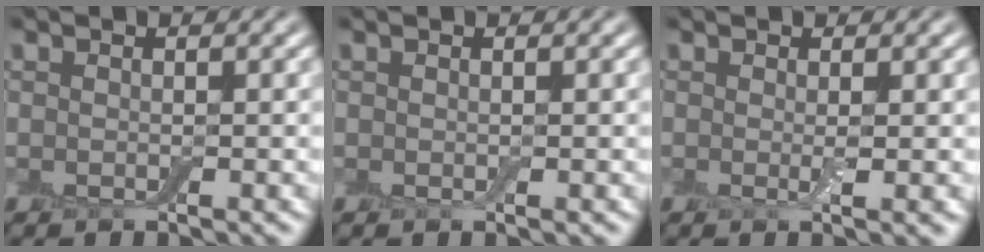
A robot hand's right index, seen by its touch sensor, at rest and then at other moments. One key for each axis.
{"total": 0.0}
{"total": 1.3, "fx": 0.0, "fy": 0.1, "fz": 1.3, "tx": -0.025, "ty": -0.005, "tz": -0.002}